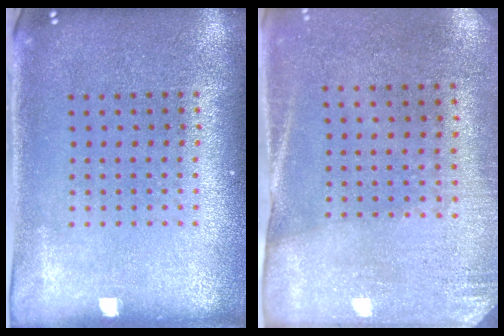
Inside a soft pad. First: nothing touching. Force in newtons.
{"total": 2.7, "press": 2.4, "slide": 1.3}